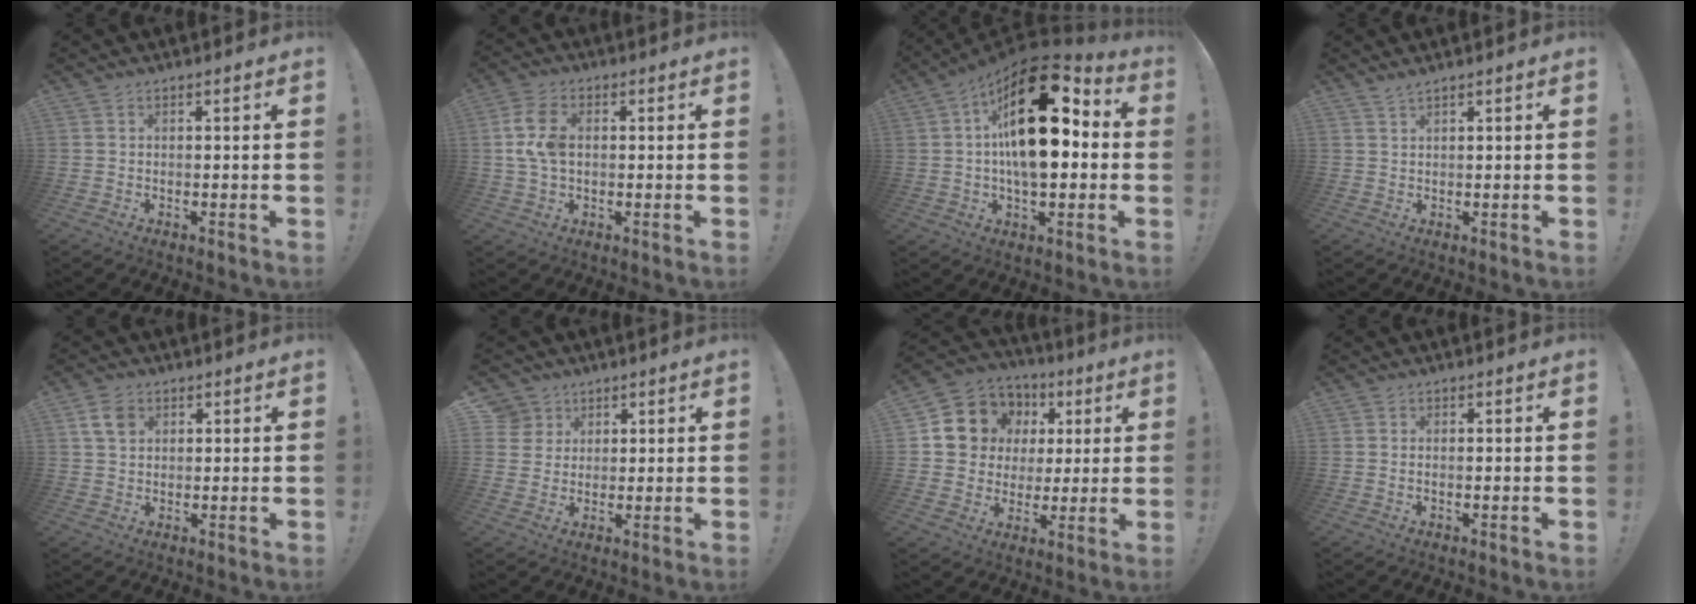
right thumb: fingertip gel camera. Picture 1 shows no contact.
{"total": 9.2, "force": [0.7, 6.1, 6.9], "torque": [-0.134, 0.003, 0.015]}
{"total": 24.6, "force": [4.7, 12.2, 20.8], "torque": [-0.321, -0.020, 0.080]}
{"total": 1.4, "force": [1.2, -0.1, 0.7], "torque": [-0.018, -0.004, 0.022]}
{"total": 5.9, "force": [2.3, 4.2, 3.5], "torque": [-0.057, 0.005, 0.047]}
{"total": 5.5, "force": [2.8, 4.7, 0.5], "torque": [-0.010, -0.019, 0.056]}
{"total": 12.1, "force": [3.8, 11.0, 3.2], "torque": [-0.049, -0.017, 0.093]}
{"total": 0.6, "force": [0.1, 0.0, 0.6], "torque": [-0.004, -0.003, 0.000]}